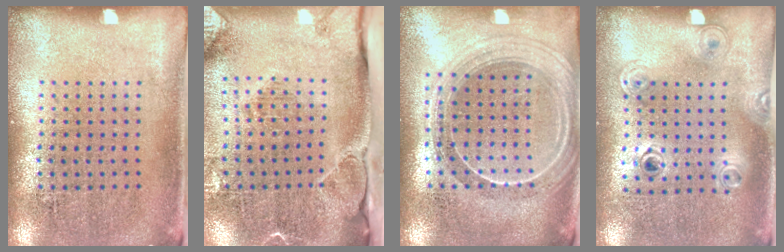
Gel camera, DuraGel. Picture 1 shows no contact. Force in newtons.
{"total": 2.7, "press": 2.2, "slide": 1.6}
{"total": 2.2, "press": 2.0, "slide": 1.1}
{"total": 1.2, "press": 1.0, "slide": 0.6}